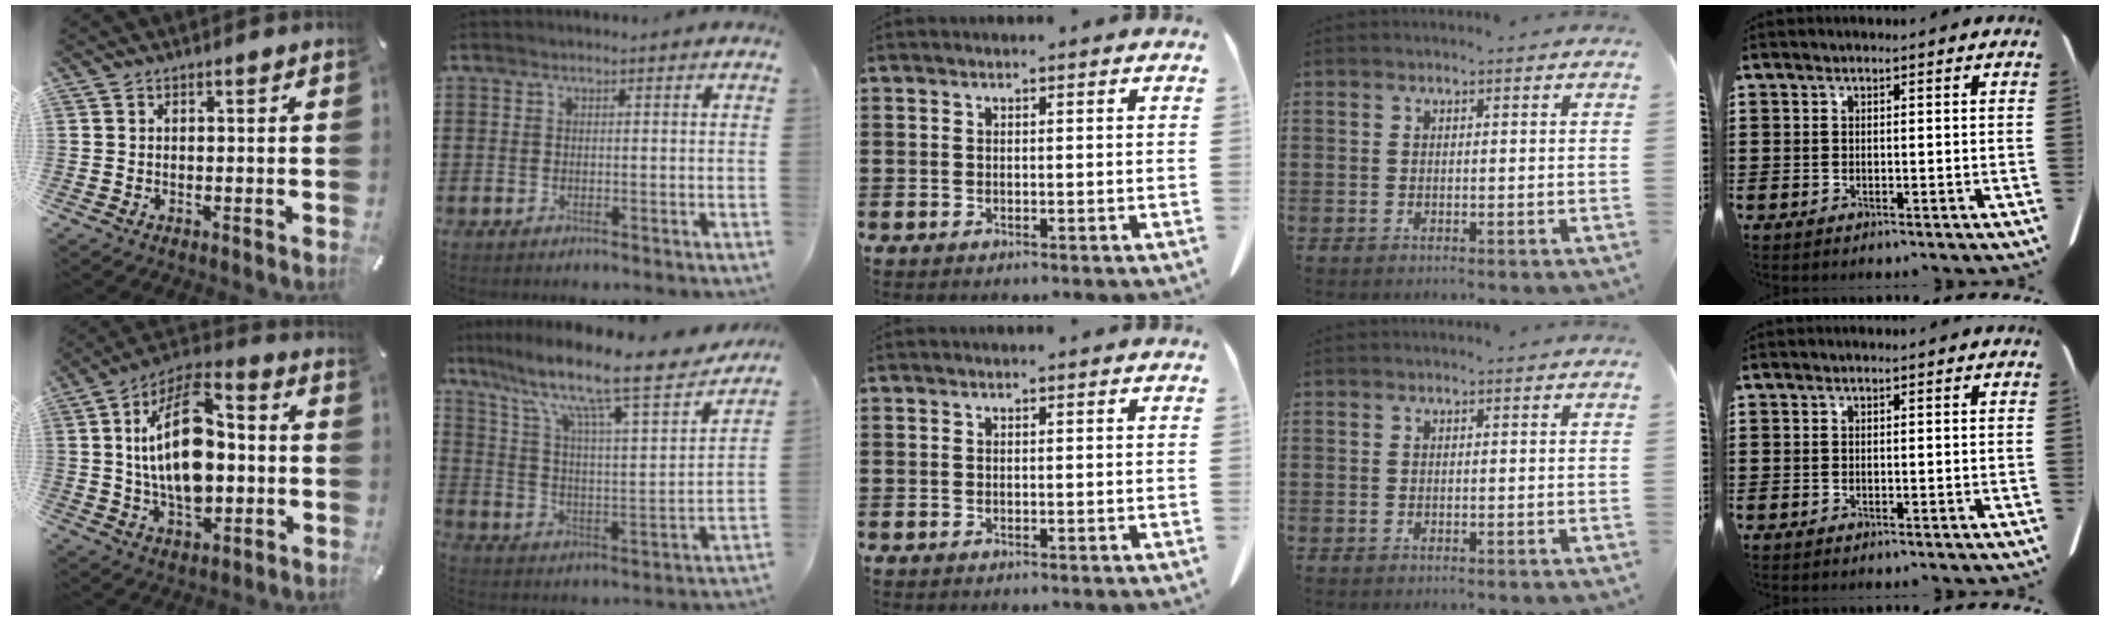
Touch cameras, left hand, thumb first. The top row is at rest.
{"thumb": {"total": 19.5, "force": [-0.1, 11.6, 15.6], "torque": [-0.313, 0.005, -0.005]}, "index": {"total": 12.5, "force": [9.6, 1.2, 7.9], "torque": [-0.171, -0.066, 0.150]}}